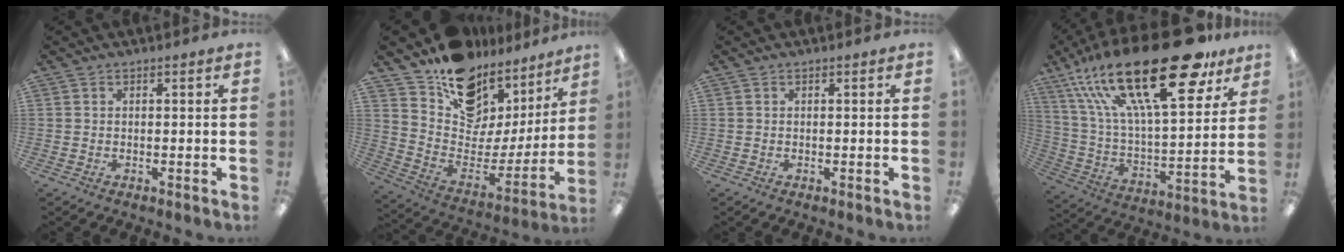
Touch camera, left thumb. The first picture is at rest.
{"total": 13.4, "force": [10.2, 7.8, 3.7], "torque": [-0.063, -0.101, 0.181]}
{"total": 0.0}
{"total": 33.7, "force": [19.1, 12.5, 24.8], "torque": [-0.446, -0.111, 0.314]}